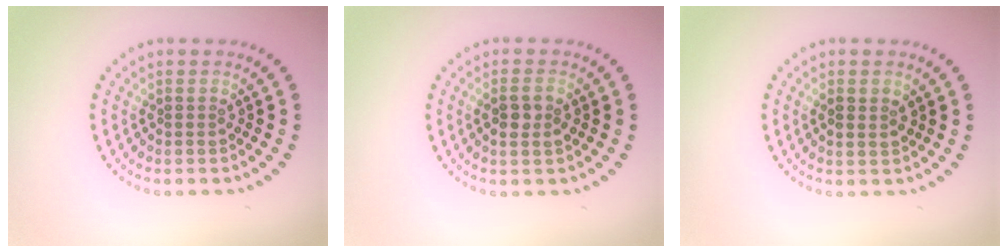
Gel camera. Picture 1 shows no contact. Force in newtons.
{"total": 2.0, "press": 1.9, "slide": 0.7}
{"total": 1.6, "press": 1.5, "slide": 0.5}